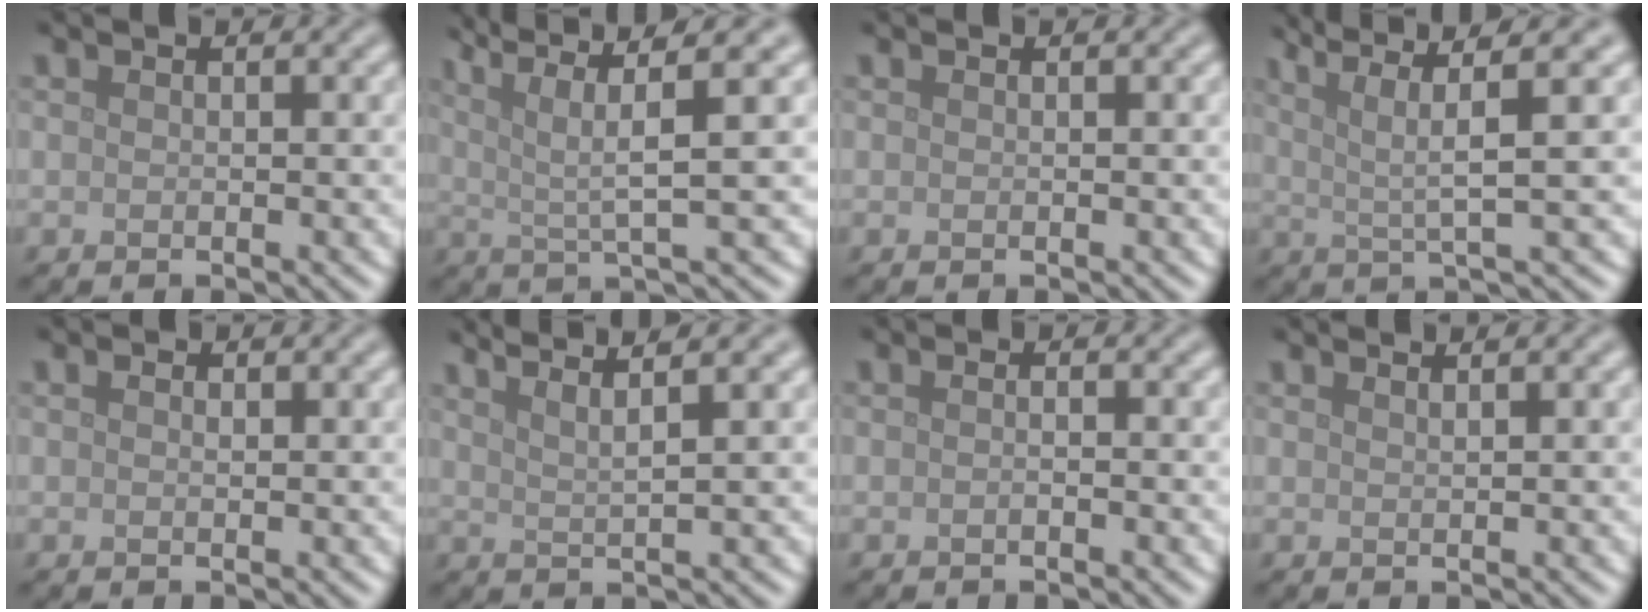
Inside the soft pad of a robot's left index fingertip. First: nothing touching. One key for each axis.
{"total": 6.3, "fx": 3.0, "fy": 0.9, "fz": 5.5, "tx": -0.100, "ty": 0.017, "tz": 0.056}
{"total": 0.0}
{"total": 6.0, "fx": 3.3, "fy": 0.7, "fz": 5.0, "tx": -0.093, "ty": 0.019, "tz": 0.063}
{"total": 0.7, "fx": 0.3, "fy": 0.4, "fz": 0.5, "tx": -0.007, "ty": 0.000, "tz": 0.004}
{"total": 5.3, "fx": 4.0, "fy": 1.2, "fz": 3.2, "tx": -0.035, "ty": 0.027, "tz": 0.032}
{"total": 0.7, "fx": -0.2, "fy": 0.1, "fz": 0.6, "tx": -0.013, "ty": -0.002, "tz": -0.007}
{"total": 1.1, "fx": 0.8, "fy": 0.4, "fz": 0.7, "tx": -0.002, "ty": 0.001, "tz": 0.004}